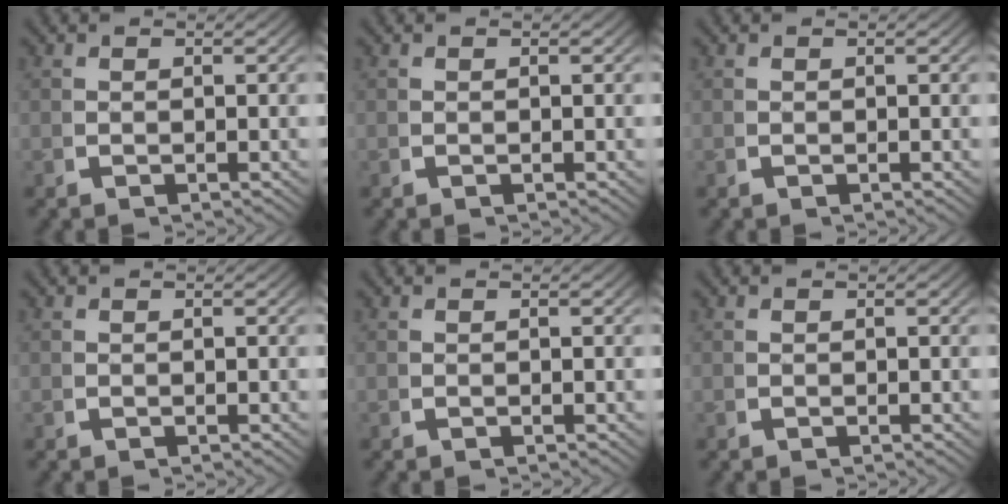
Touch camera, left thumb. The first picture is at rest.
{"total": 0.0}
{"total": 0.0}
{"total": 0.0}
{"total": 0.0}
{"total": 0.0}